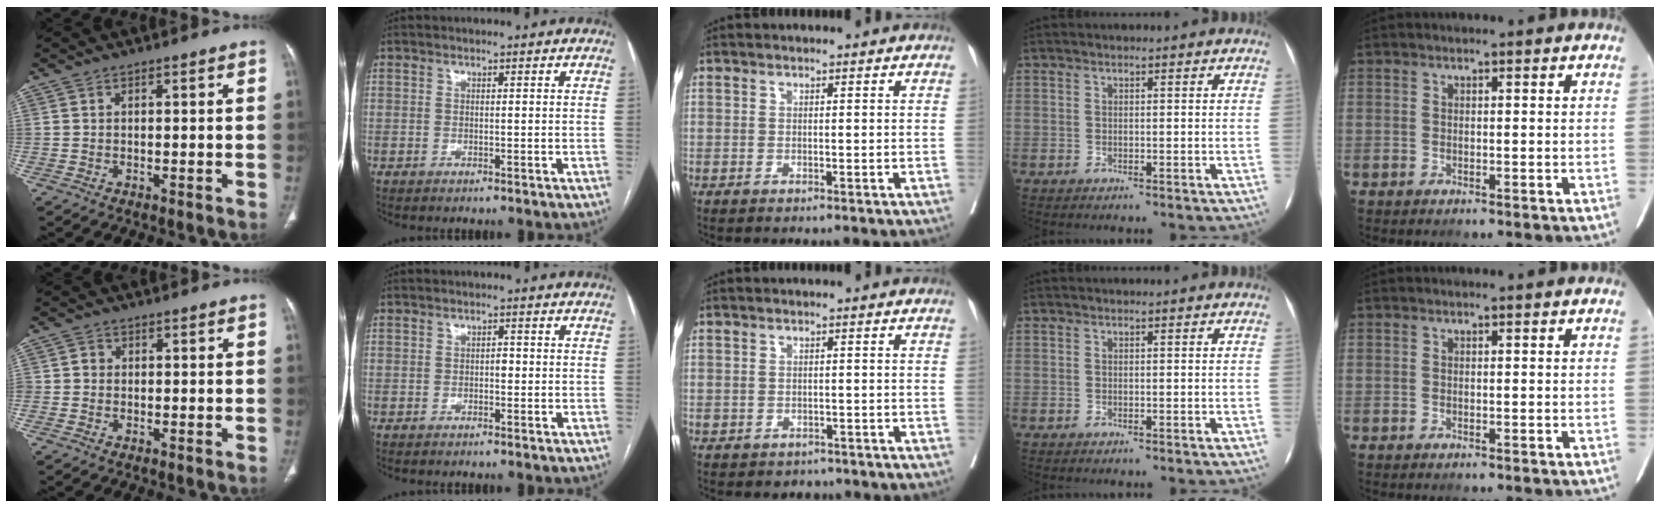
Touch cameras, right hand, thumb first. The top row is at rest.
{"thumb": {"total": 1.5, "force": [-0.2, 1.4, 0.5], "torque": [0.002, 0.006, -0.007]}, "index": {"total": 1.2, "force": [-0.4, 0.7, 0.9], "torque": [-0.010, 0.003, -0.008]}, "middle": {"total": 2.3, "force": [-1.6, 1.6, 0.2], "torque": [-0.004, 0.007, -0.022]}}